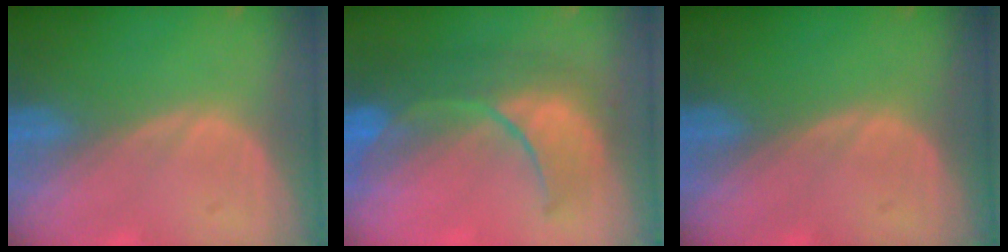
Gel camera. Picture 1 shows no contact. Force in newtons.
{"total": 10.5, "press": 9.2, "slide": 5.0}
{"total": 0.0}